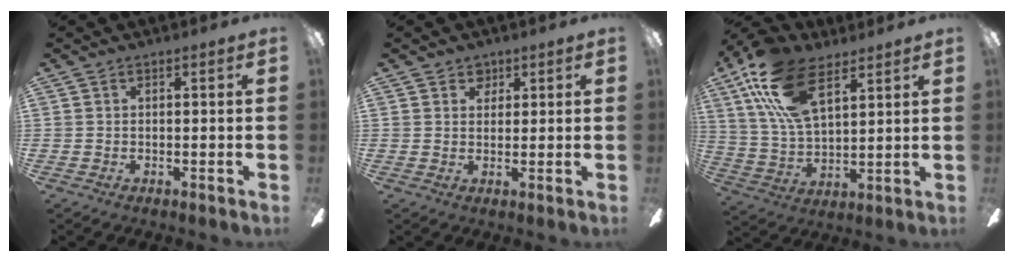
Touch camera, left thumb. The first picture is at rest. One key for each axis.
{"total": 3.3, "fx": 2.2, "fy": 2.4, "fz": 0.5, "tx": 0.005, "ty": -0.006, "tz": 0.036}
{"total": 19.3, "fx": 10.3, "fy": 9.3, "fz": 13.5, "tx": -0.287, "ty": -0.027, "tz": 0.181}